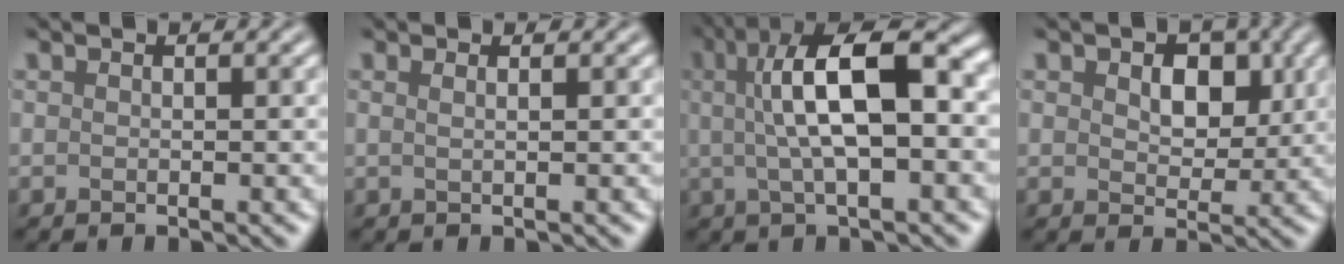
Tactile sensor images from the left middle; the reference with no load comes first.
{"total": 0.6, "force": [0.3, 0.1, 0.5], "torque": [-0.012, 0.003, 0.002]}
{"total": 8.0, "force": [0.3, 1.8, 7.8], "torque": [-0.152, -0.007, 0.041]}
{"total": 1.1, "force": [0.4, 0.7, 0.7], "torque": [-0.027, -0.019, 0.035]}